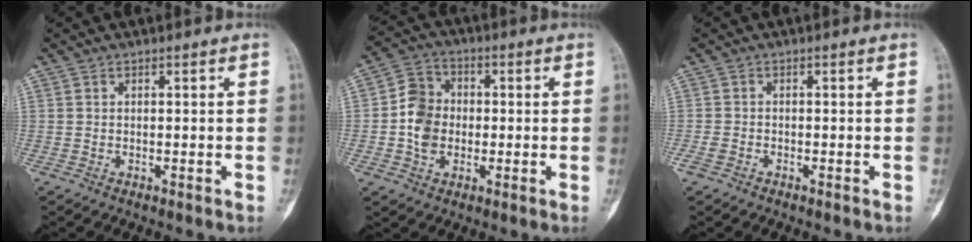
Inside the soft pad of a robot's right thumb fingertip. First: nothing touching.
{"total": 8.2, "force": [-1.0, 6.9, 4.4], "torque": [-0.060, 0.019, -0.027]}
{"total": 1.7, "force": [-1.0, 1.1, 0.9], "torque": [-0.028, 0.000, -0.022]}